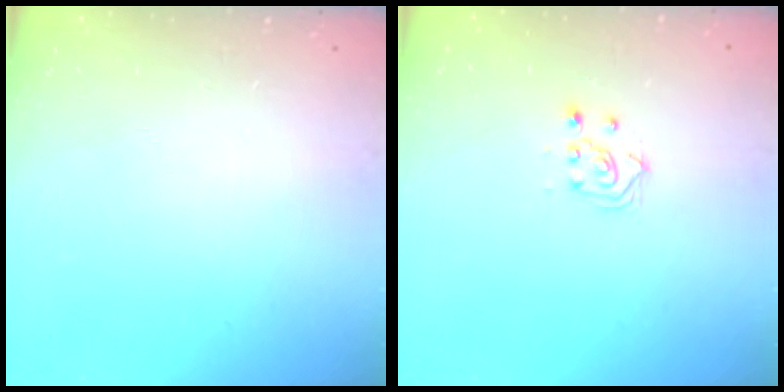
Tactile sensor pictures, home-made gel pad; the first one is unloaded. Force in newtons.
{"total": 3.2, "press": 3.1, "slide": 0.9}